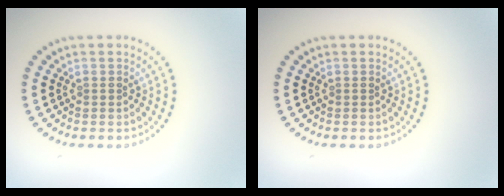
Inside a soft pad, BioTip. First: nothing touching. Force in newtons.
{"total": 0.0}